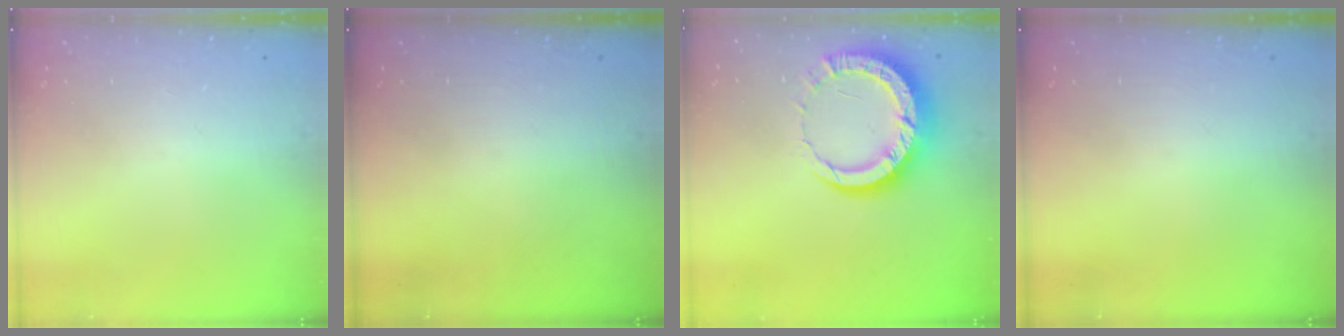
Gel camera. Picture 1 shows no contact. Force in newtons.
{"total": 0.0}
{"total": 10.4, "press": 10.4, "slide": 1.0}
{"total": 0.0}